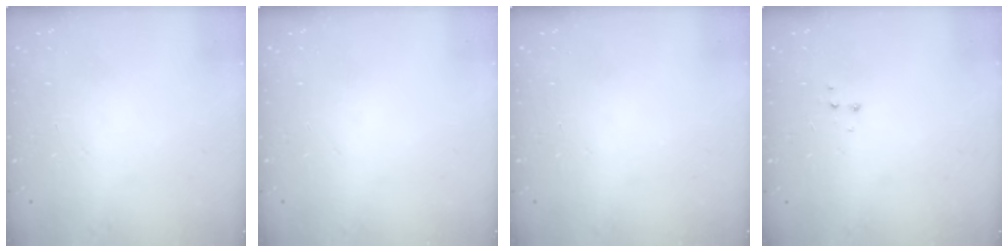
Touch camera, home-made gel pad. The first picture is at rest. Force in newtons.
{"total": 0.0}
{"total": 0.0}
{"total": 3.4, "press": 3.3, "slide": 0.6}